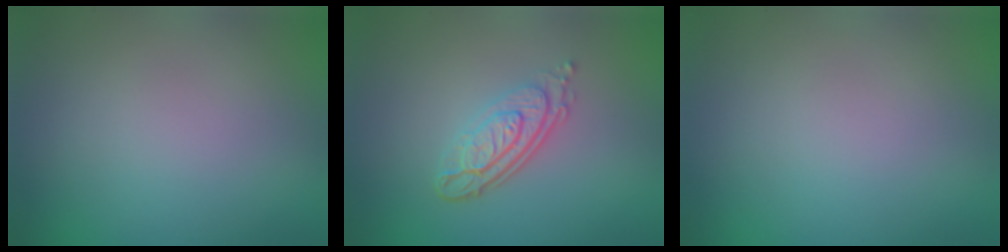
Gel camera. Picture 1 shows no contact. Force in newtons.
{"total": 4.3, "press": 3.0, "slide": 3.1}
{"total": 0.0}